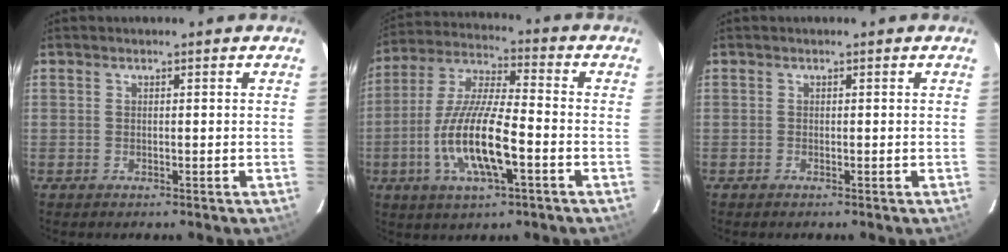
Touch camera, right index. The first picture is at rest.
{"total": 14.5, "force": [-4.8, 3.6, 13.2], "torque": [-0.274, -0.011, -0.092]}
{"total": 0.0}